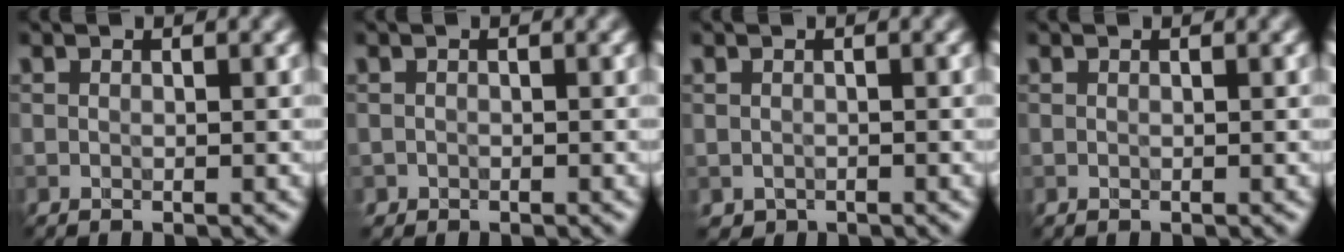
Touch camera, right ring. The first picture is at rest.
{"total": 0.7, "force": [-0.3, 0.5, -0.3], "torque": [0.013, -0.001, -0.007]}
{"total": 0.7, "force": [-0.4, 0.6, -0.1], "torque": [0.006, -0.004, -0.008]}
{"total": 0.0}